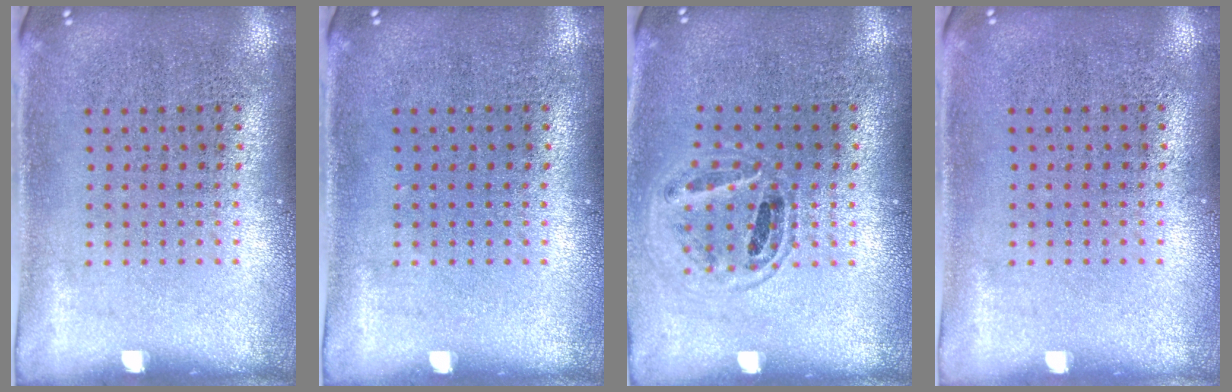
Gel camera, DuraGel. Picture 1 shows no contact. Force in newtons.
{"total": 0.0}
{"total": 0.9, "press": 0.9, "slide": 0.1}
{"total": 0.0}